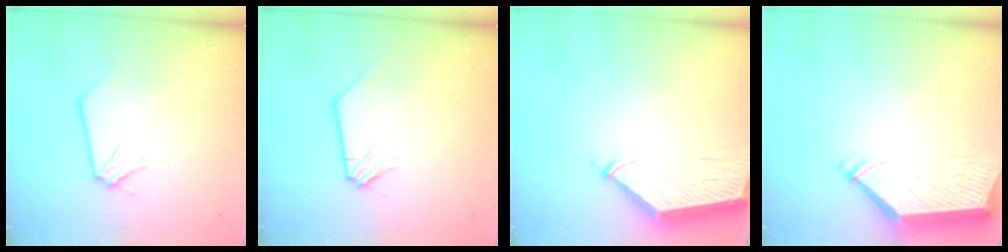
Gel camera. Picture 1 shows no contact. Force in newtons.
{"total": 1.1, "press": 1.1, "slide": 0.1}
{"total": 5.2, "press": 5.2, "slide": 0.6}
{"total": 6.5, "press": 6.4, "slide": 0.9}